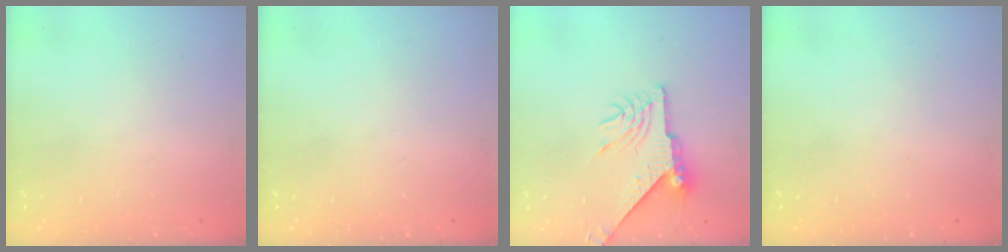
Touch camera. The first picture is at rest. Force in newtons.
{"total": 0.0}
{"total": 9.2, "press": 9.1, "slide": 0.9}
{"total": 0.0}